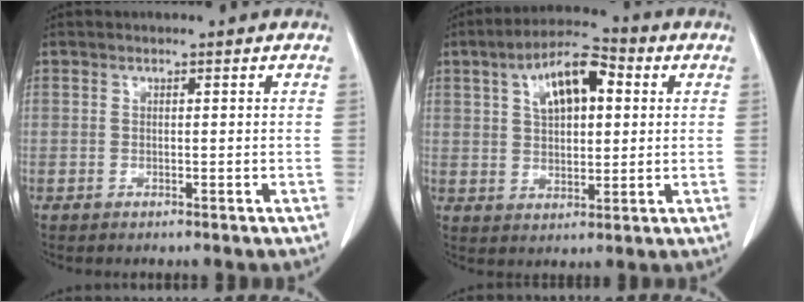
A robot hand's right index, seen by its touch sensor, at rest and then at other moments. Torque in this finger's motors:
{"motor_torque": [0.66, 0.50, 0.28, 0.12]}